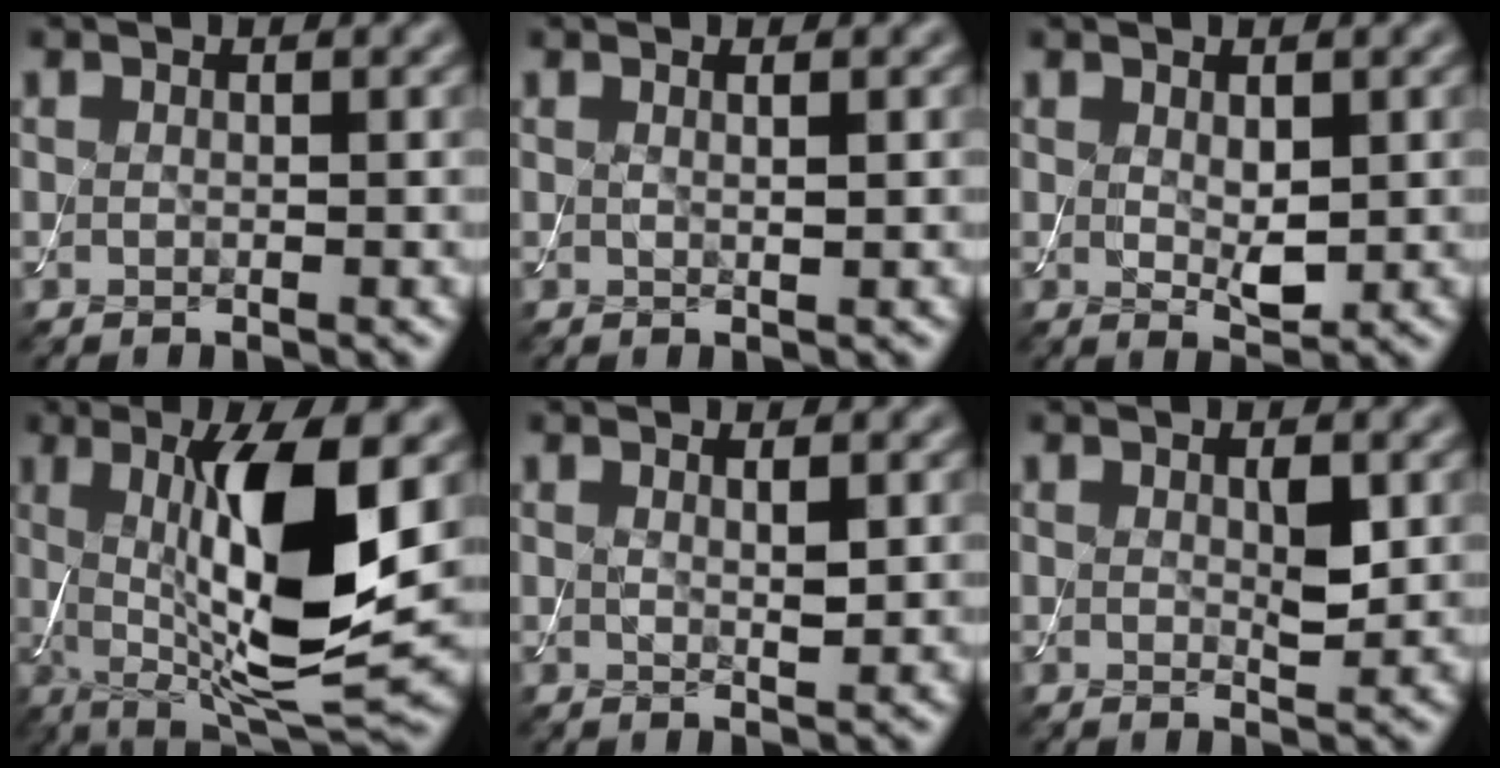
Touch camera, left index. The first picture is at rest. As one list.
[{"total": 0.8, "force": [0.3, 0.2, 0.7], "torque": [-0.008, 0.000, 0.004]}, {"total": 2.1, "force": [0.4, 1.0, 1.8], "torque": [-0.037, -0.006, 0.013]}, {"total": 12.1, "force": [0.9, 3.0, 11.7], "torque": [-0.188, -0.006, 0.024]}, {"total": 1.2, "force": [0.5, 0.2, 1.0], "torque": [-0.018, -0.004, 0.008]}, {"total": 1.8, "force": [0.4, 0.6, 1.6], "torque": [-0.028, -0.006, 0.009]}]